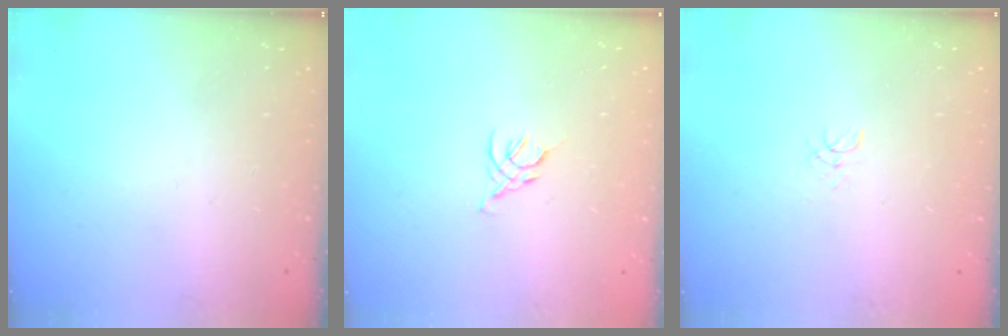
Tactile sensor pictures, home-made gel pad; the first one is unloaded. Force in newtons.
{"total": 2.5, "press": 2.5, "slide": 0.7}
{"total": 3.0, "press": 3.0, "slide": 0.2}